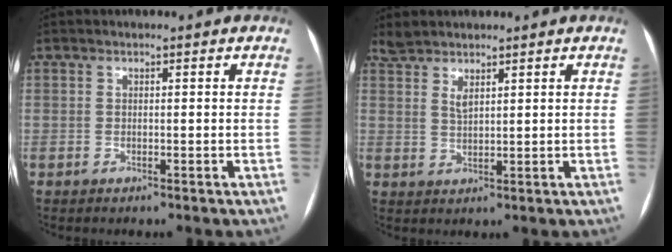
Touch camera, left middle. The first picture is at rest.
{"total": 3.3, "force": [2.7, 0.7, 1.7], "torque": [-0.046, 0.002, 0.062]}